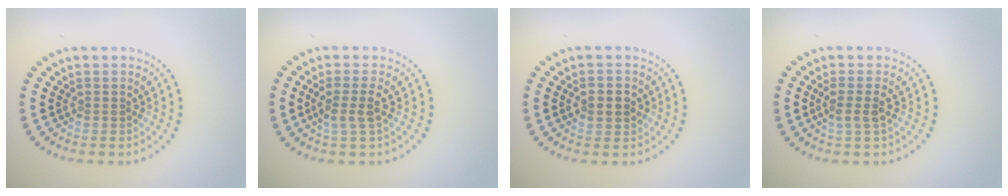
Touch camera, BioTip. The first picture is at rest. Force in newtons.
{"total": 2.1, "press": 1.7, "slide": 1.1}
{"total": 2.2, "press": 2.2, "slide": 0.4}
{"total": 1.7, "press": 1.4, "slide": 0.8}